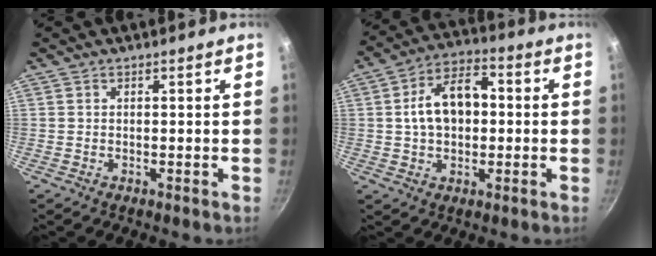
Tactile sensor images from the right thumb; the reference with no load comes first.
{"total": 11.5, "force": [0.8, 7.4, 8.8], "torque": [-0.137, 0.024, 0.008]}